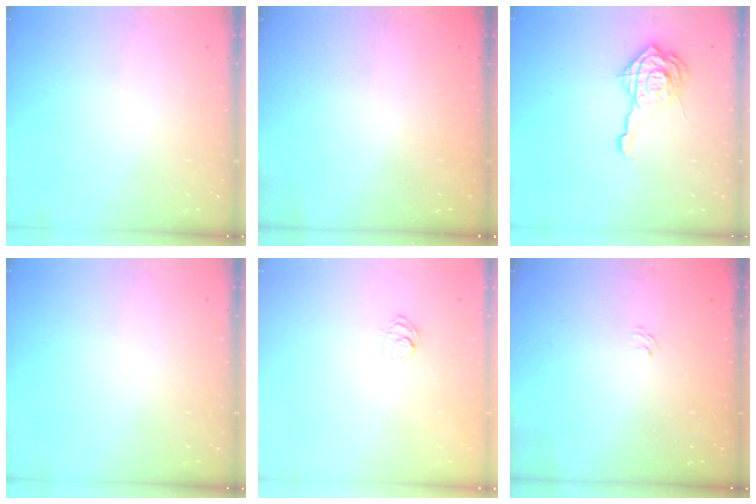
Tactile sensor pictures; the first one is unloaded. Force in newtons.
{"total": 2.5, "press": 2.3, "slide": 0.8}
{"total": 14.5, "press": 14.5, "slide": 1.3}
{"total": 0.0}
{"total": 8.2, "press": 8.0, "slide": 1.5}
{"total": 1.4, "press": 0.7, "slide": 1.1}